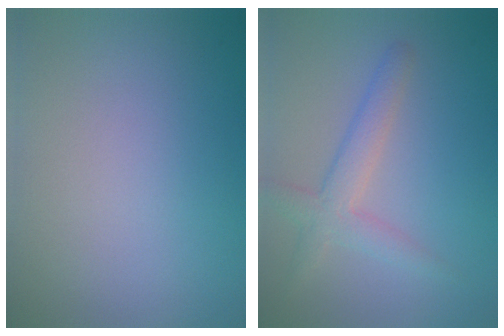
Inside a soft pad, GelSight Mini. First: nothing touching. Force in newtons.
{"total": 3.0, "press": 3.0, "slide": 0.1}